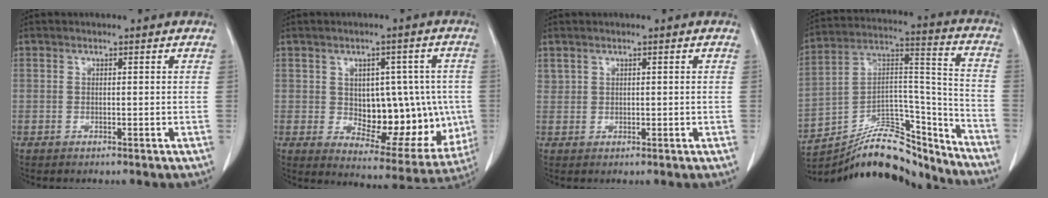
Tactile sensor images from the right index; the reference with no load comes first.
{"total": 15.1, "force": [-0.4, 8.3, 12.5], "torque": [-0.160, 0.015, 0.023]}
{"total": 0.9, "force": [0.7, 0.6, 0.1], "torque": [0.006, 0.006, 0.014]}
{"total": 21.1, "force": [-19.5, 4.9, 6.5], "torque": [-0.134, 0.043, -0.316]}